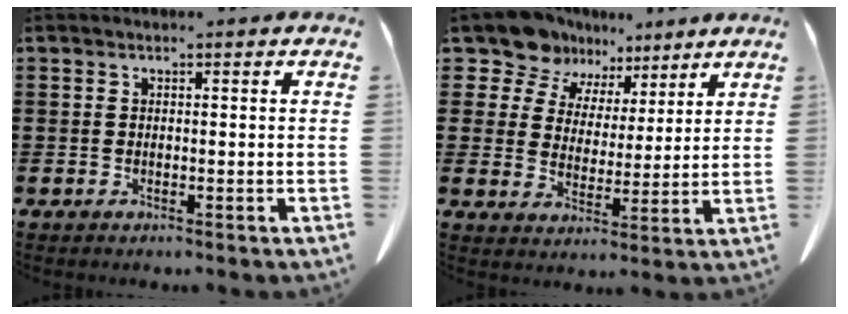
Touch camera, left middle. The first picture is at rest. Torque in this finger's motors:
{"motor_torque": [0.84, 0.67, 0.02, 0.00]}